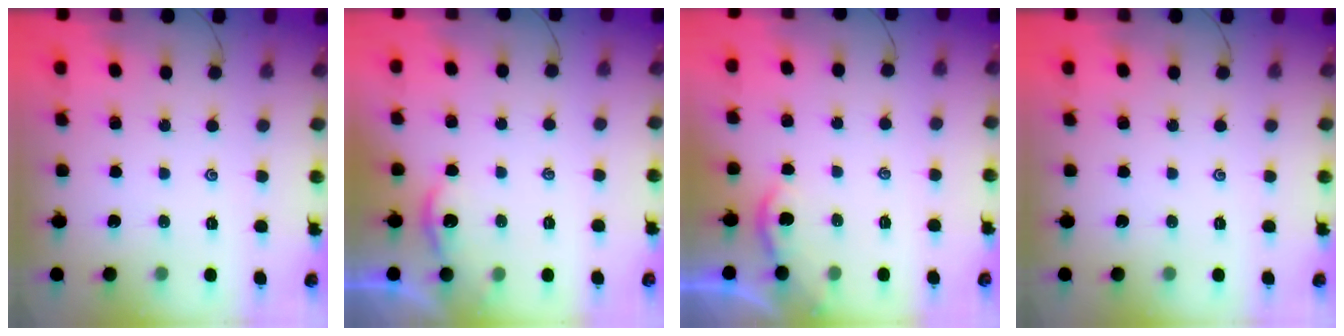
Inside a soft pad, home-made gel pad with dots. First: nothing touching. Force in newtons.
{"total": 2.4, "press": 2.4, "slide": 0.1}
{"total": 2.0, "press": 1.9, "slide": 0.4}
{"total": 0.0}